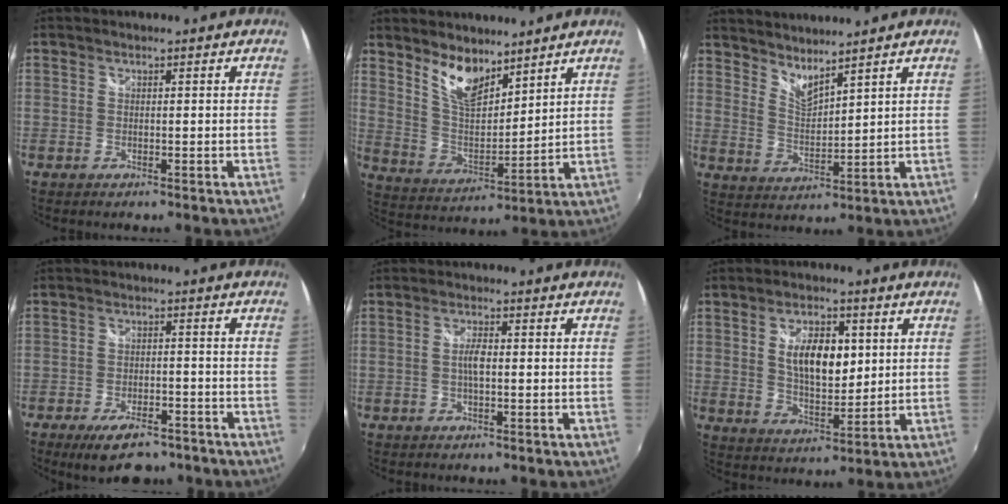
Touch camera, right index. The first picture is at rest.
{"total": 9.5, "force": [6.9, 3.6, 5.4], "torque": [-0.096, -0.004, 0.136]}
{"total": 5.9, "force": [5.4, 0.6, 2.3], "torque": [-0.039, -0.011, 0.099]}
{"total": 10.1, "force": [-7.4, 4.1, 5.4], "torque": [-0.119, -0.010, -0.111]}
{"total": 2.6, "force": [-0.3, 0.8, 2.5], "torque": [-0.048, 0.003, -0.006]}
{"total": 10.5, "force": [2.5, 5.3, 8.7], "torque": [-0.148, 0.005, 0.047]}